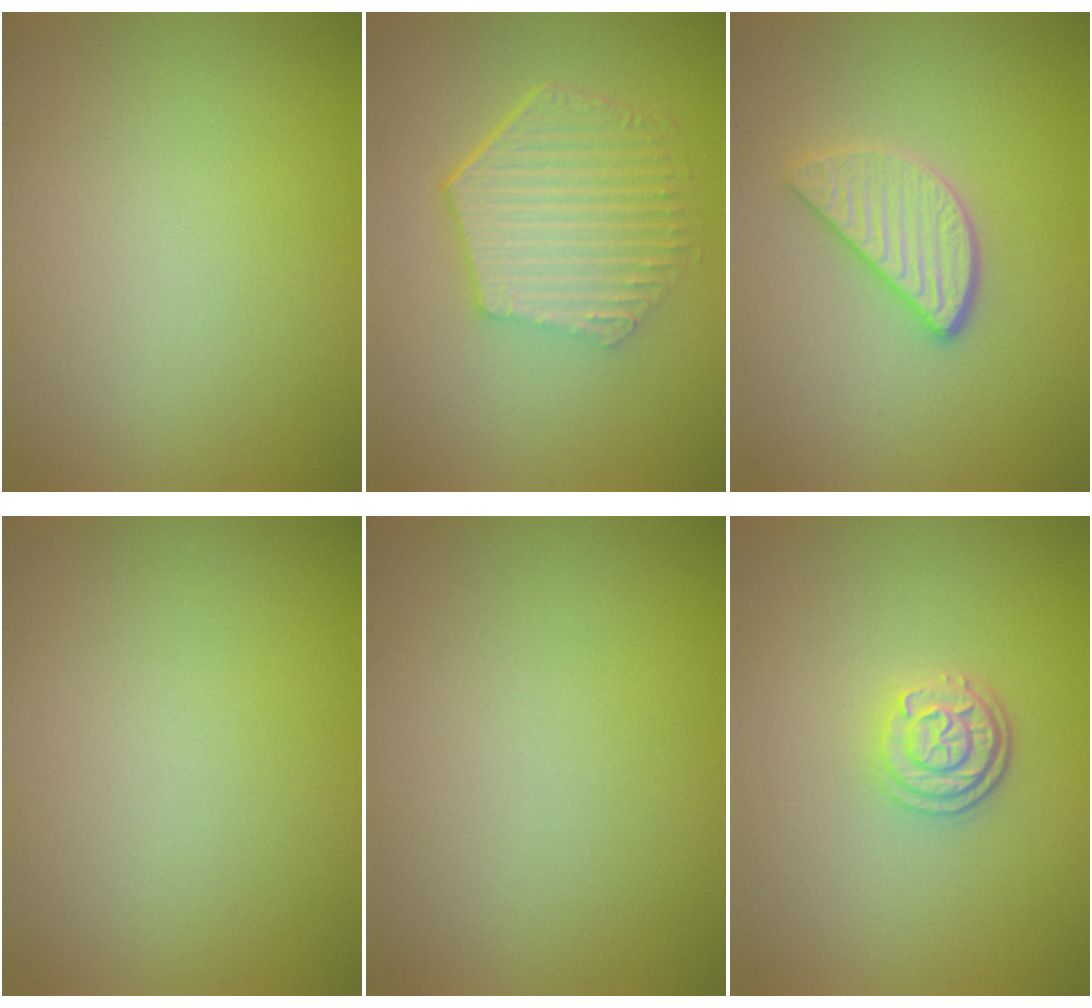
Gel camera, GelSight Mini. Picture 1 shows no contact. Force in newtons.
{"total": 5.9, "press": 4.4, "slide": 4.0}
{"total": 3.1, "press": 2.8, "slide": 1.4}
{"total": 0.0}
{"total": 0.0}
{"total": 3.0, "press": 2.5, "slide": 1.6}